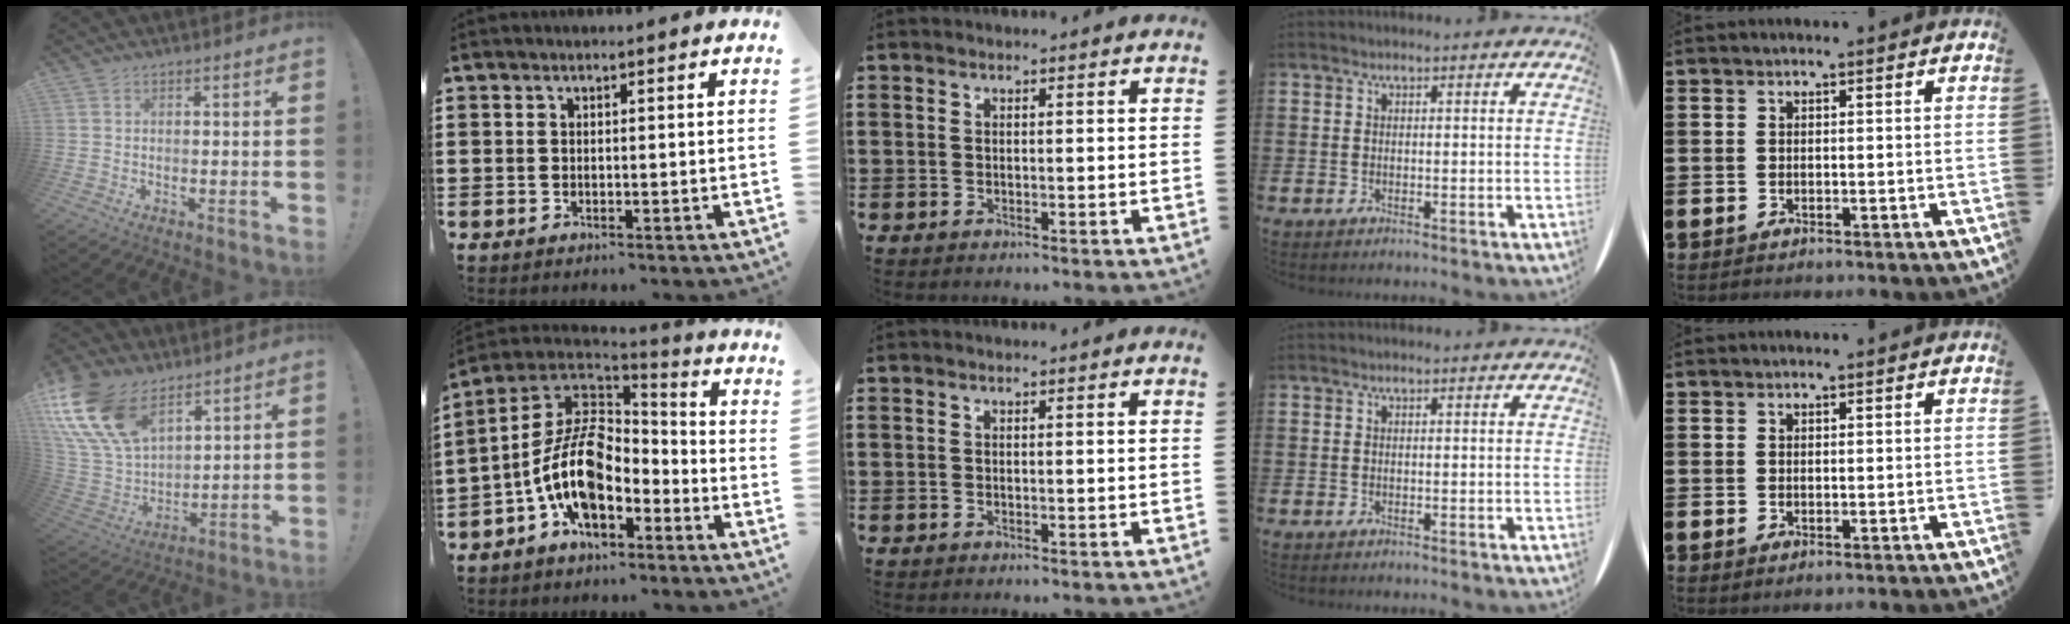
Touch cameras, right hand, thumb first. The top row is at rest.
{"thumb": {"total": 20.2, "force": [11.9, 11.4, 11.8], "torque": [-0.257, -0.067, 0.224]}, "index": {"total": 13.4, "force": [-3.8, 7.1, 10.8], "torque": [-0.248, -0.001, -0.081]}}